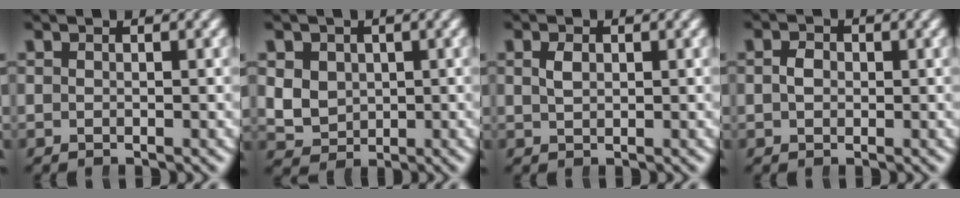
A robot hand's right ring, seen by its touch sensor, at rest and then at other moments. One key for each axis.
{"total": 6.4, "fx": -0.2, "fy": 6.0, "fz": 2.2, "tx": -0.073, "ty": -0.032, "tz": 0.012}
{"total": 1.0, "fx": 0.2, "fy": 0.6, "fz": 0.7, "tx": -0.013, "ty": -0.006, "tz": 0.012}
{"total": 1.1, "fx": -0.1, "fy": 0.9, "fz": 0.6, "tx": -0.011, "ty": -0.004, "tz": 0.001}